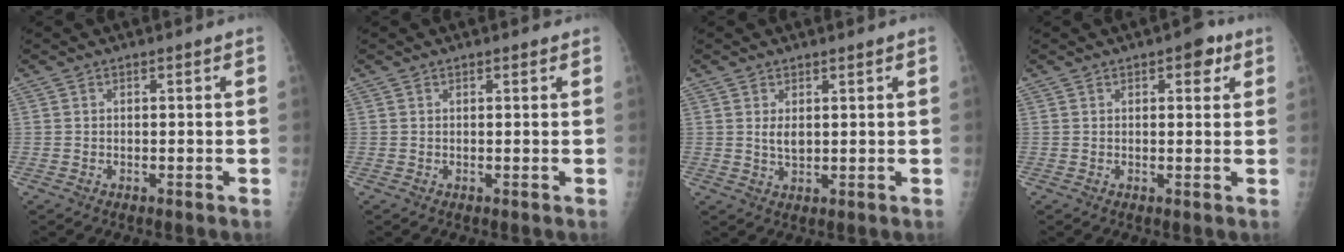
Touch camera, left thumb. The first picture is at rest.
{"total": 0.6, "force": [0.5, 0.3, 0.2], "torque": [-0.003, -0.003, 0.005]}
{"total": 4.2, "force": [1.4, 2.2, 3.3], "torque": [-0.053, -0.018, 0.034]}
{"total": 4.0, "force": [2.0, 2.0, 2.8], "torque": [-0.016, -0.002, 0.019]}